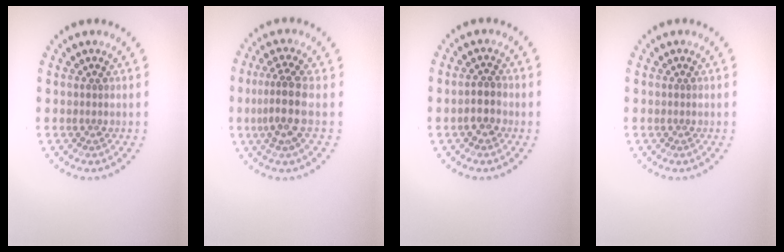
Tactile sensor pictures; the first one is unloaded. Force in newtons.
{"total": 3.4, "press": 2.5, "slide": 2.3}
{"total": 2.1, "press": 1.9, "slide": 0.9}
{"total": 0.0}